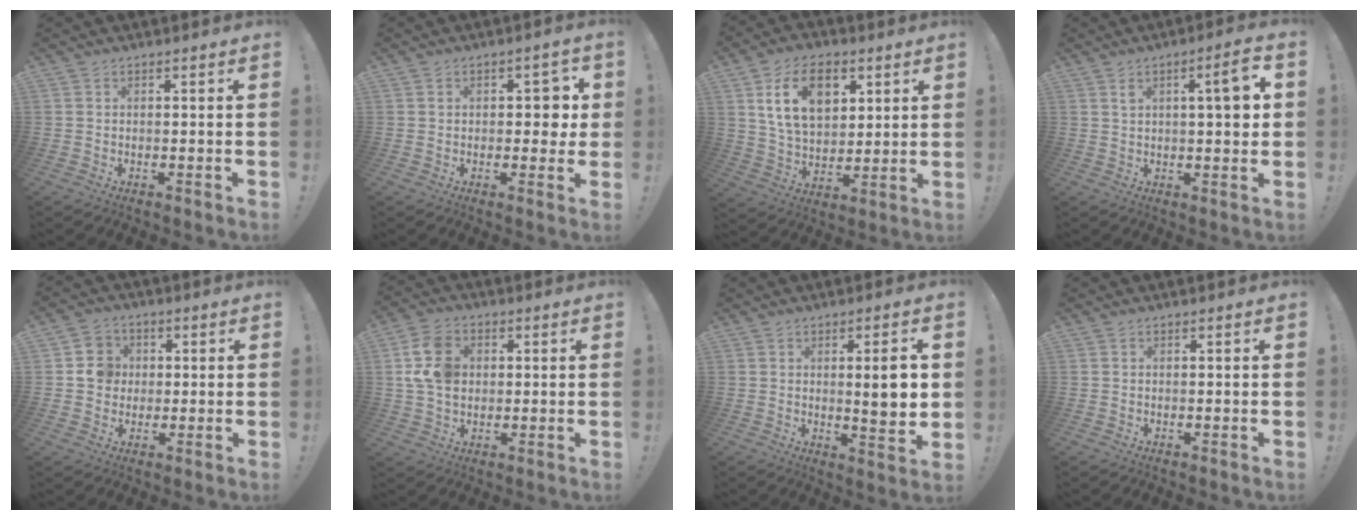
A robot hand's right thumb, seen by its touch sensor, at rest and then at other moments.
{"total": 4.5, "force": [-0.2, 3.1, 3.2], "torque": [-0.032, 0.004, -0.011]}
{"total": 16.2, "force": [6.6, 10.4, 10.5], "torque": [-0.177, -0.012, 0.120]}
{"total": 6.3, "force": [1.2, 1.4, 6.1], "torque": [-0.083, -0.001, 0.009]}
{"total": 7.3, "force": [0.4, 7.0, 2.0], "torque": [-0.020, 0.004, 0.009]}
{"total": 12.1, "force": [1.9, 9.1, 7.7], "torque": [-0.140, 0.008, 0.040]}
{"total": 8.6, "force": [1.0, 1.7, 8.4], "torque": [-0.117, -0.008, 0.010]}
{"total": 0.0}